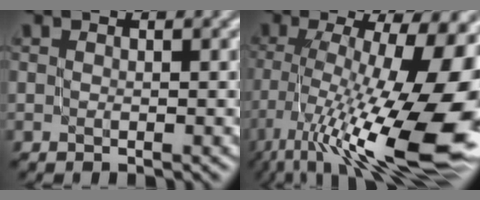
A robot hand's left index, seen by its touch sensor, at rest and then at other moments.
{"total": 16.7, "force": [-5.0, 5.3, 15.0], "torque": [-0.243, 0.008, -0.089]}